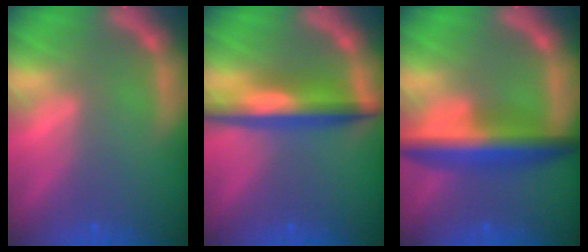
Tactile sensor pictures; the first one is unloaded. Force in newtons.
{"total": 6.0}
{"total": 7.1}